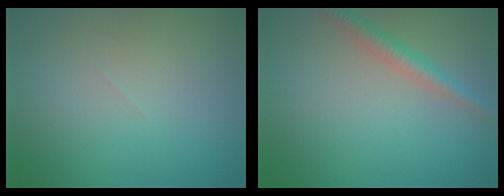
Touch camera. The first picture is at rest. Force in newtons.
{"total": 2.4, "press": 2.4, "slide": 0.1}